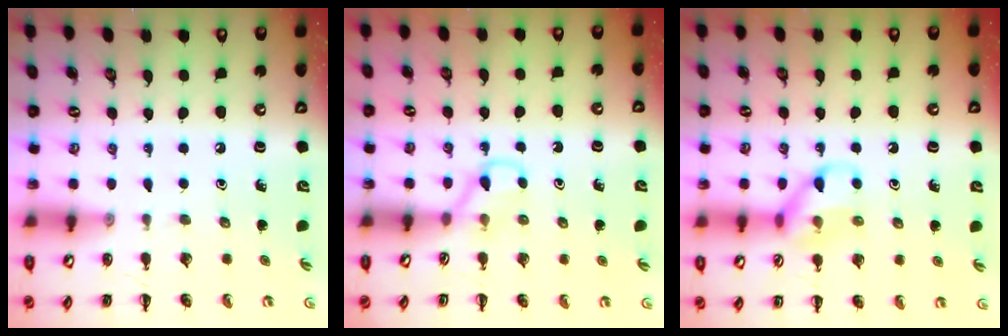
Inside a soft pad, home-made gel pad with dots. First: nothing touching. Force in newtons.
{"total": 3.6, "press": 3.4, "slide": 1.3}
{"total": 10.1, "press": 10.0, "slide": 0.9}